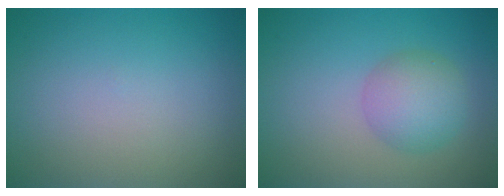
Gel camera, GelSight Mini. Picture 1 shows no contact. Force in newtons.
{"total": 3.8, "press": 3.8, "slide": 0.1}